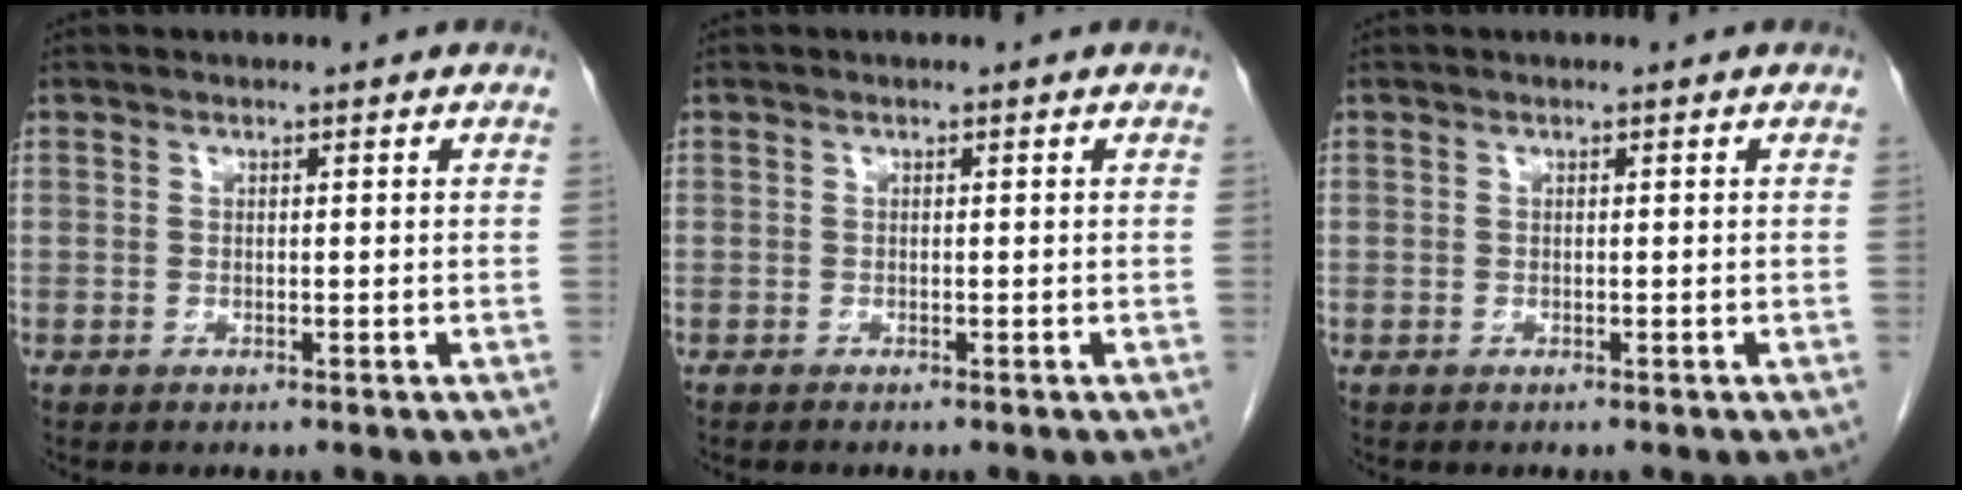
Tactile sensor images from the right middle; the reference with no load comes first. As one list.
[{"total": 0.0}, {"total": 0.0}]